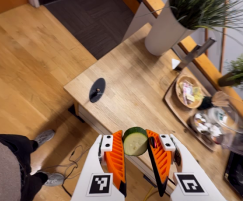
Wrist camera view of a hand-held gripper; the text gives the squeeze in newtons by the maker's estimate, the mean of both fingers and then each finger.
{"total": 8.9, "left": 9.4, "right": 8.4}